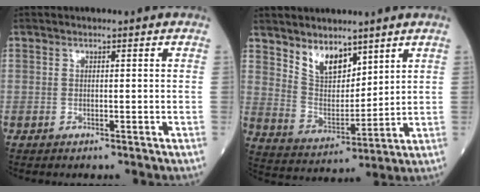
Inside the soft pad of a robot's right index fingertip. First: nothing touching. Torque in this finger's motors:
{"motor_torque": [0.35, 0.15, 0.12, 0.06]}